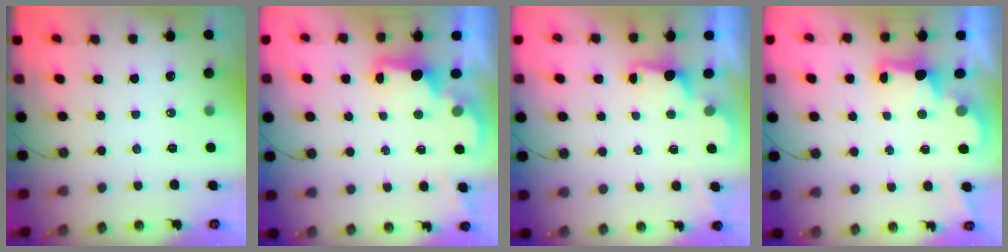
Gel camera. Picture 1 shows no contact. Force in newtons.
{"total": 2.4, "press": 2.3, "slide": 0.8}
{"total": 2.0, "press": 1.8, "slide": 0.8}
{"total": 2.3, "press": 2.1, "slide": 0.8}